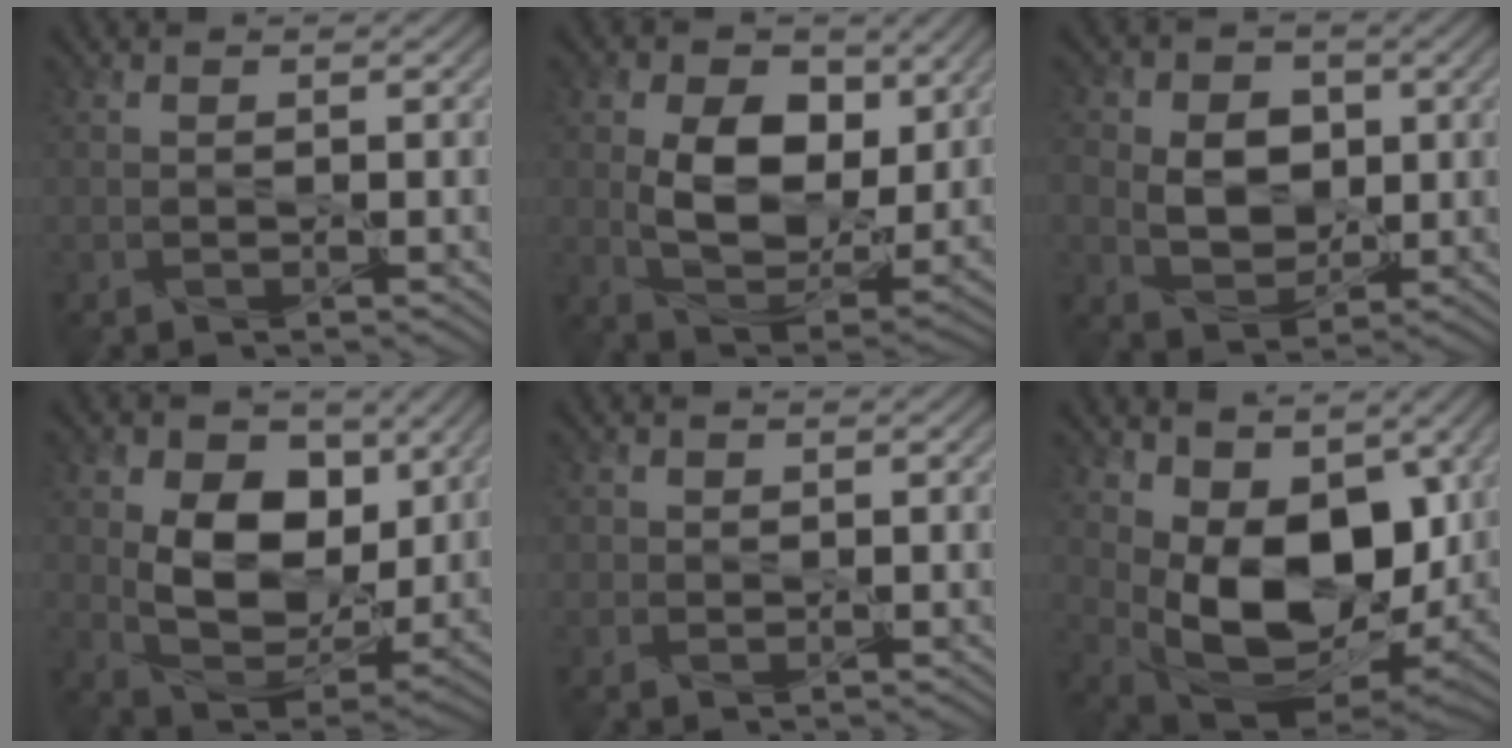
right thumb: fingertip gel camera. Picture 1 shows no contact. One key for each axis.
{"total": 11.7, "fx": 2.6, "fy": 7.7, "fz": 8.4, "tx": -0.179, "ty": -0.015, "tz": 0.044}
{"total": 8.6, "fx": 0.3, "fy": 6.9, "fz": 5.2, "tx": -0.124, "ty": 0.012, "tz": 0.002}
{"total": 12.5, "fx": 2.8, "fy": 8.4, "fz": 8.8, "tx": -0.184, "ty": -0.014, "tz": 0.048}
{"total": 1.4, "fx": 0.4, "fy": 1.3, "fz": 0.2, "tx": -0.011, "ty": -0.003, "tz": 0.007}
{"total": 14.8, "fx": 2.6, "fy": 9.0, "fz": 11.4, "tx": -0.222, "ty": -0.022, "tz": 0.061}